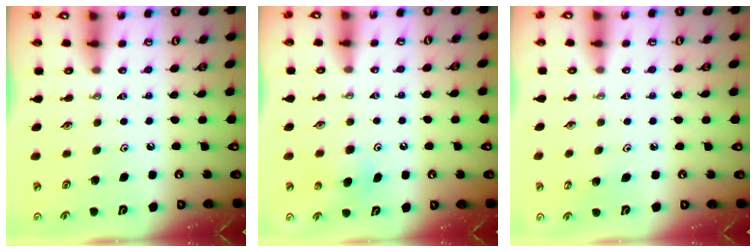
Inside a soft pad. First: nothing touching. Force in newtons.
{"total": 4.9, "press": 4.9, "slide": 0.7}
{"total": 4.8, "press": 4.7, "slide": 0.4}